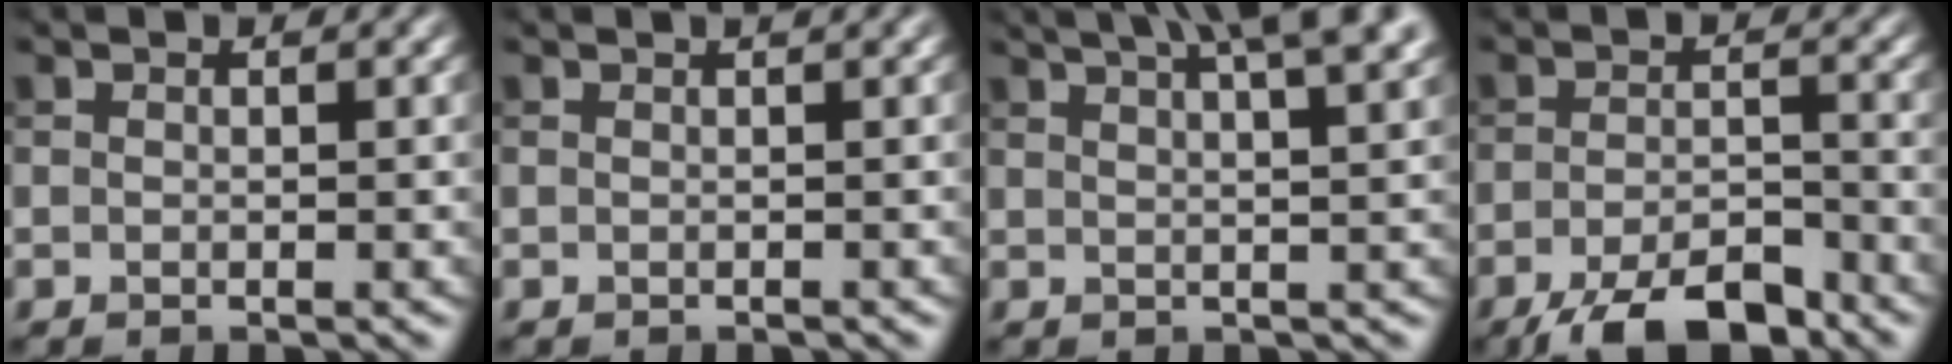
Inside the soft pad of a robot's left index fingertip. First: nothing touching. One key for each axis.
{"total": 1.6, "fx": 0.5, "fy": 0.5, "fz": 1.4, "tx": -0.013, "ty": 0.005, "tz": -0.003}
{"total": 10.5, "fx": 6.5, "fy": 3.4, "fz": 7.5, "tx": -0.064, "ty": 0.050, "tz": 0.055}
{"total": 6.5, "fx": -4.8, "fy": 1.9, "fz": 3.9, "tx": -0.062, "ty": -0.003, "tz": -0.084}